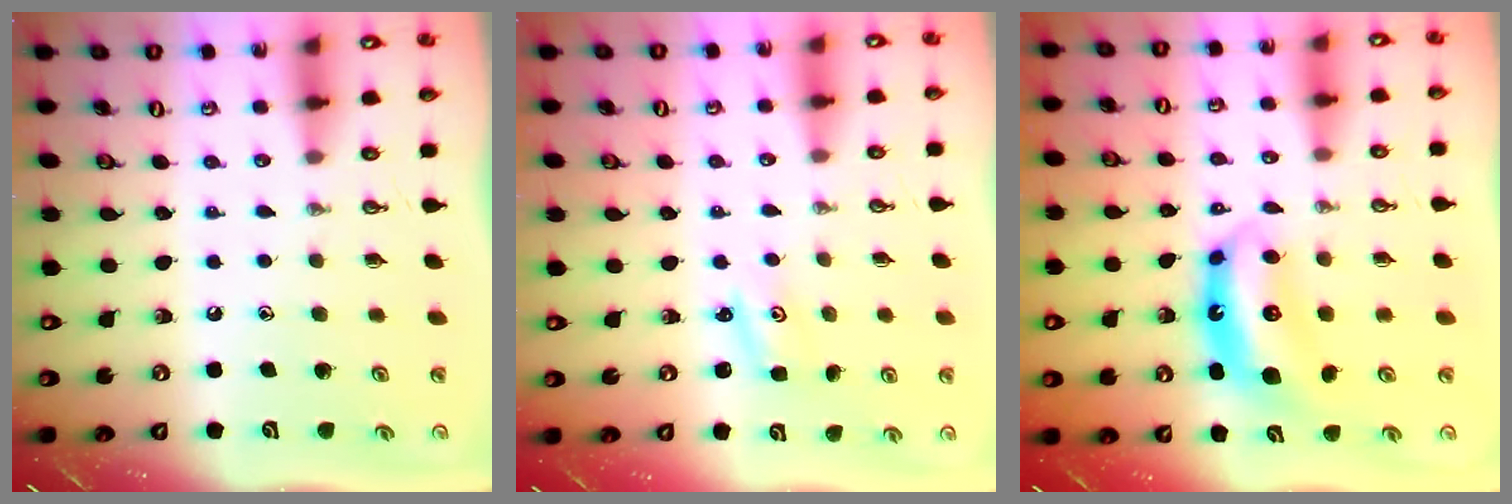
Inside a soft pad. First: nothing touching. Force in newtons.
{"total": 1.8, "press": 1.8, "slide": 0.3}
{"total": 6.8, "press": 6.8, "slide": 0.6}